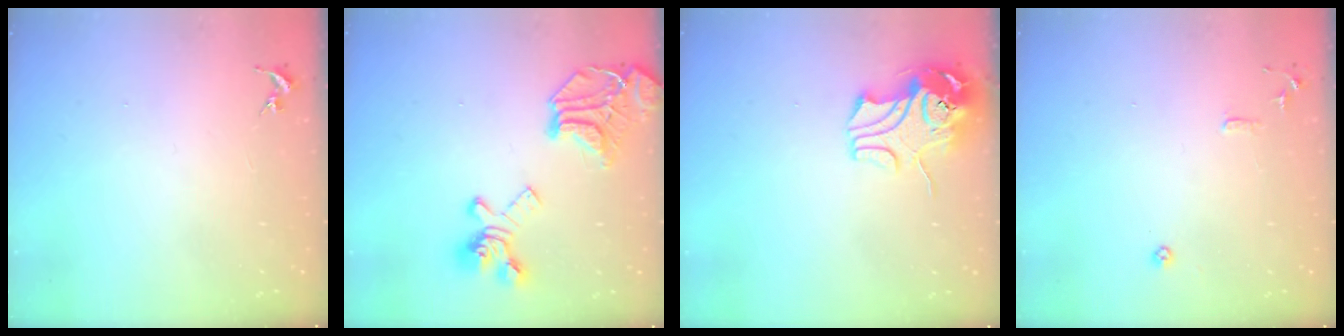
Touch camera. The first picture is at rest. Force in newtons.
{"total": 22.2, "press": 22.1, "slide": 2.3}
{"total": 11.7, "press": 11.5, "slide": 1.7}
{"total": 8.9, "press": 8.9, "slide": 1.0}